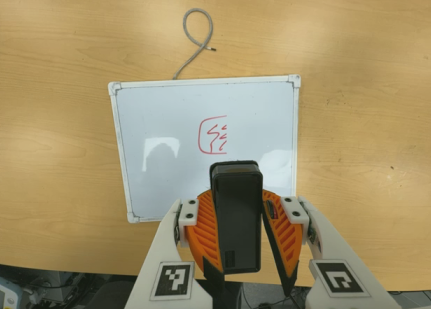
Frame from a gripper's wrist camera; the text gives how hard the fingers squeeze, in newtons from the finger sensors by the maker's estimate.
{"total": 8.6, "left": 8.7, "right": 8.5}